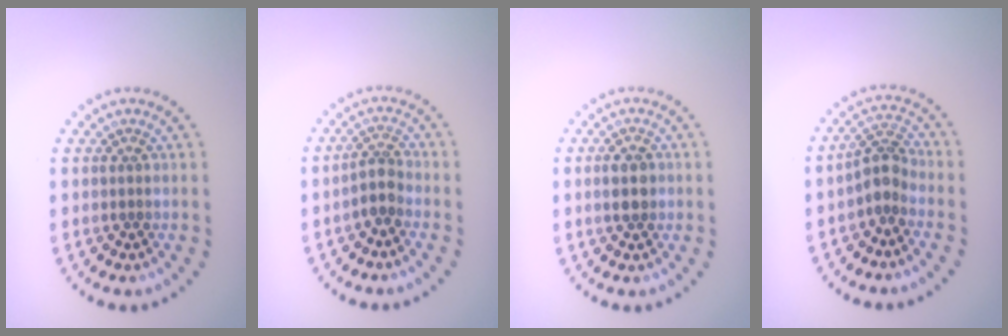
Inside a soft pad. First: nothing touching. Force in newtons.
{"total": 1.8, "press": 1.5, "slide": 1.1}
{"total": 2.6, "press": 2.6, "slide": 0.0}
{"total": 2.6, "press": 2.1, "slide": 1.6}